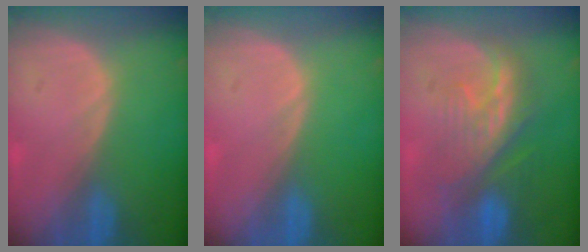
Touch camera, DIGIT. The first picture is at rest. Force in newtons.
{"total": 0.0}
{"total": 8.4, "press": 8.2, "slide": 1.8}